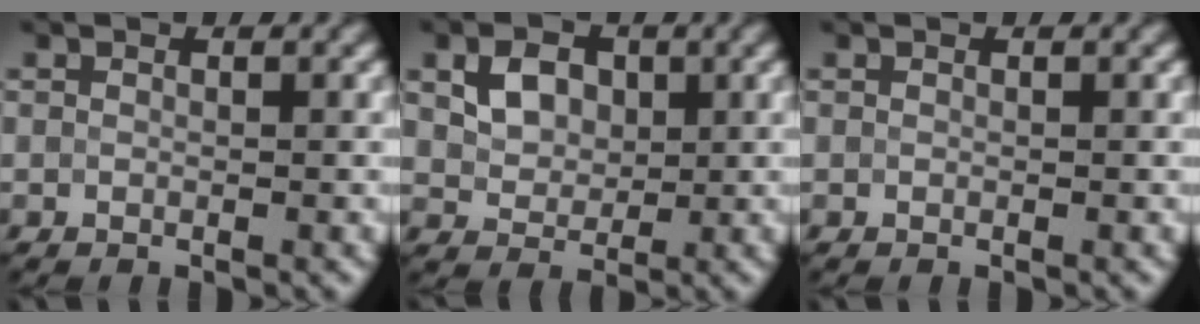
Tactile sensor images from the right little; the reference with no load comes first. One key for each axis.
{"total": 3.4, "fx": 1.0, "fy": 2.6, "fz": 2.0, "tx": -0.040, "ty": 0.001, "tz": 0.016}
{"total": 0.0}